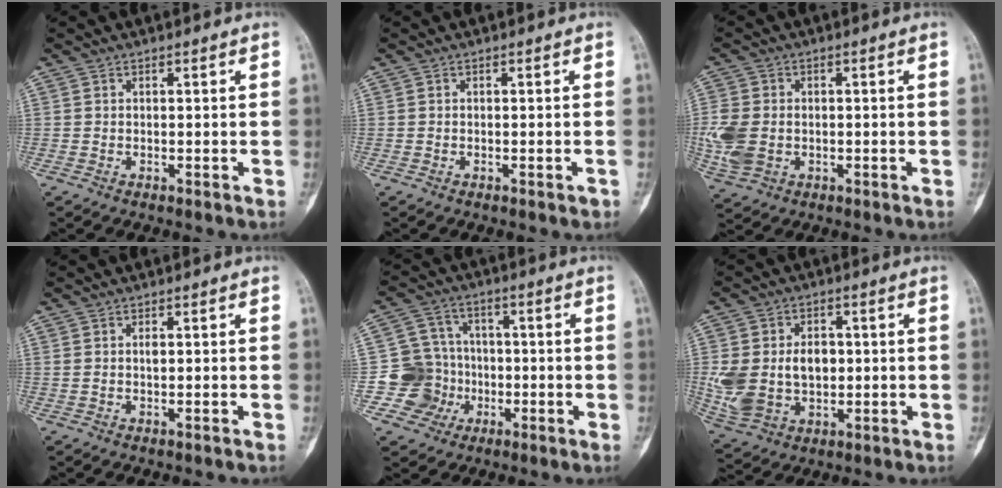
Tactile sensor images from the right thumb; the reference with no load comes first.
{"total": 0.6, "force": [-0.4, 0.1, 0.5], "torque": [-0.009, 0.001, -0.002]}
{"total": 8.8, "force": [-0.9, 6.5, 5.9], "torque": [-0.139, -0.001, -0.011]}
{"total": 0.7, "force": [0.1, 0.2, 0.6], "torque": [-0.013, 0.000, 0.003]}
{"total": 9.4, "force": [-2.1, 9.1, 1.3], "torque": [0.022, 0.028, -0.040]}
{"total": 14.1, "force": [0.2, 10.1, 9.9], "torque": [-0.186, 0.003, 0.024]}